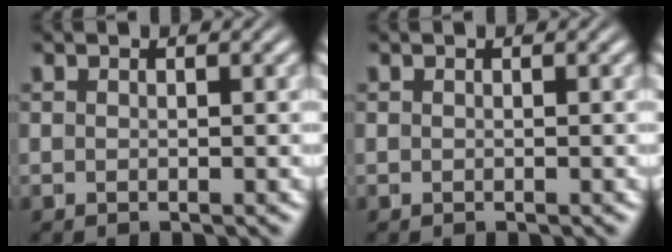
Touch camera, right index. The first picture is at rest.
{"total": 0.0}